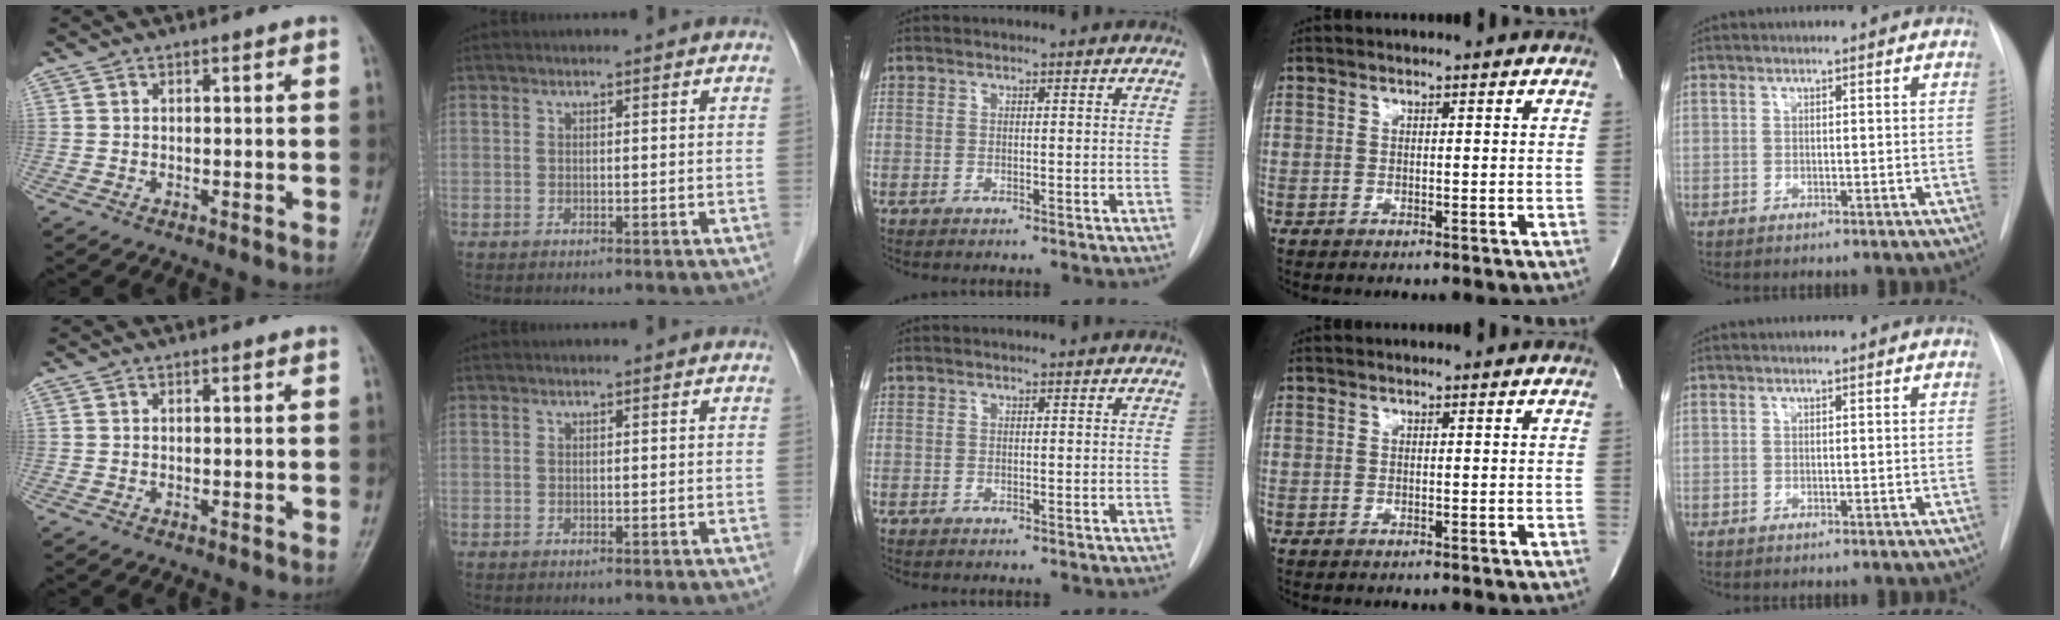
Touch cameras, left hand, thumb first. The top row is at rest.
{}